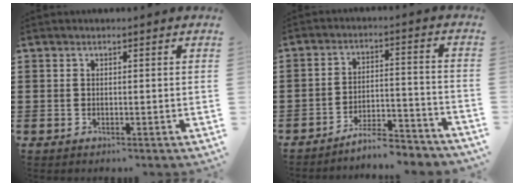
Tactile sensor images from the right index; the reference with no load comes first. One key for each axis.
{"total": 6.3, "fx": -5.9, "fy": 0.6, "fz": 2.0, "tx": -0.037, "ty": 0.007, "tz": -0.114}